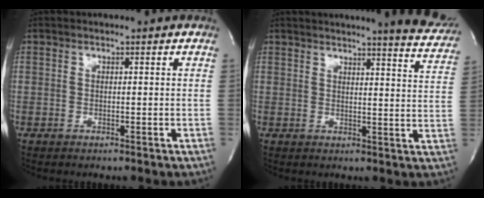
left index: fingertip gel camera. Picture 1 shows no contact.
{"total": 11.4, "force": [10.8, 0.2, 3.7], "torque": [-0.038, -0.065, 0.101]}